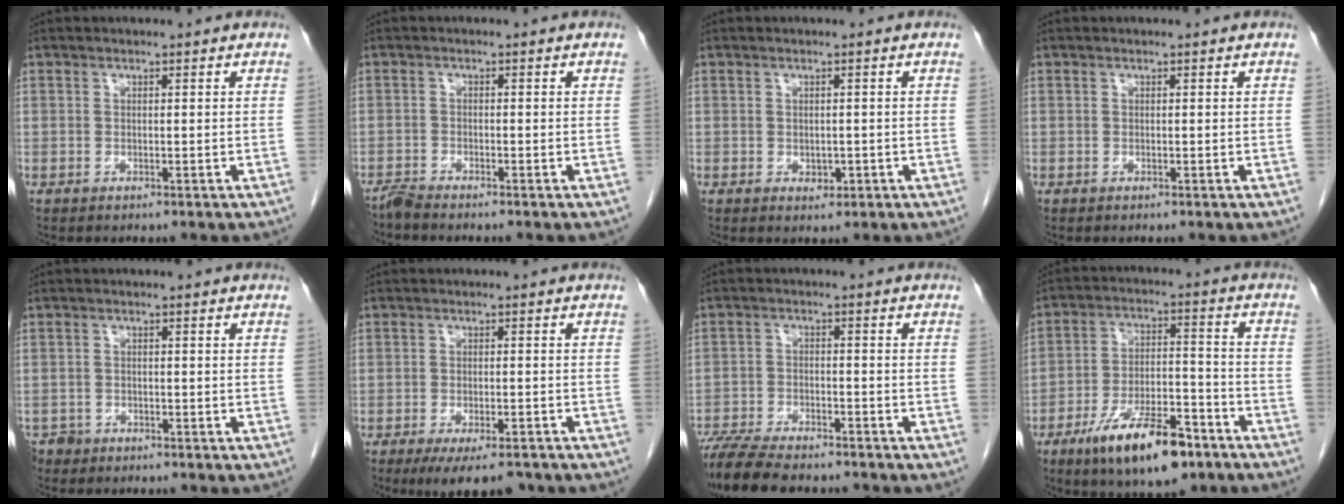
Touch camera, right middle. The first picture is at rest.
{"total": 1.6, "force": [-1.6, -0.2, 0.1], "torque": [-0.005, -0.006, -0.034]}
{"total": 1.5, "force": [-0.4, 1.1, 1.0], "torque": [-0.013, 0.000, -0.001]}
{"total": 0.0}
{"total": 2.7, "force": [-2.2, 1.7, 0.0], "torque": [-0.002, 0.004, -0.038]}
{"total": 8.4, "force": [-6.6, 2.4, 4.7], "torque": [-0.064, -0.009, -0.098]}
{"total": 12.4, "force": [-10.6, 2.7, 5.7], "torque": [-0.098, -0.016, -0.168]}
{"total": 14.0, "force": [-8.9, 4.3, 10.0], "torque": [-0.169, -0.002, -0.147]}